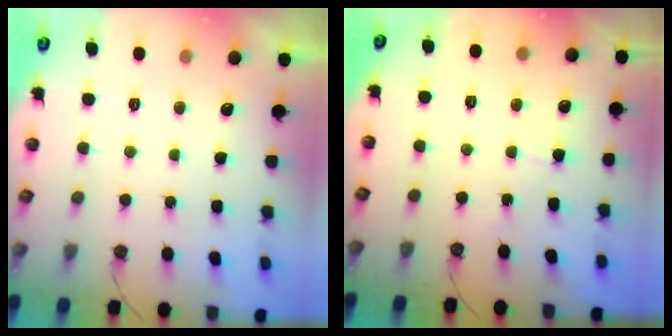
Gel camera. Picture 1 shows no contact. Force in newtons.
{"total": 3.3, "press": 3.3, "slide": 0.4}